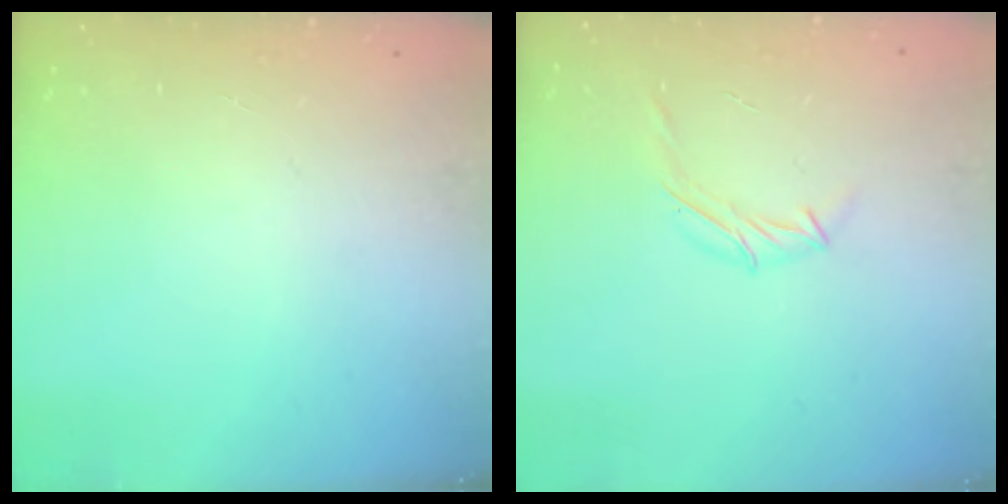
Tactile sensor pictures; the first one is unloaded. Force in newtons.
{"total": 6.4, "press": 6.3, "slide": 1.4}